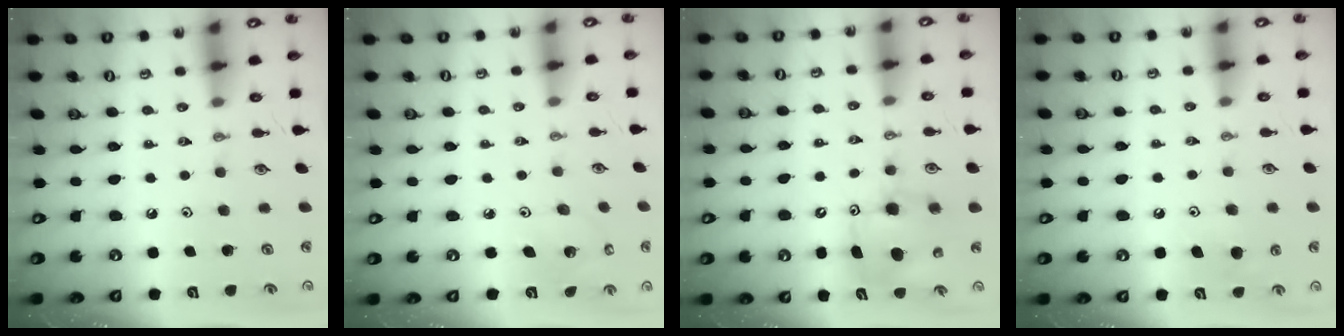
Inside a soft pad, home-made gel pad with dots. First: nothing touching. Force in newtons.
{"total": 3.5, "press": 3.5, "slide": 0.3}
{"total": 7.9, "press": 7.7, "slide": 1.9}
{"total": 6.7, "press": 6.7, "slide": 0.9}